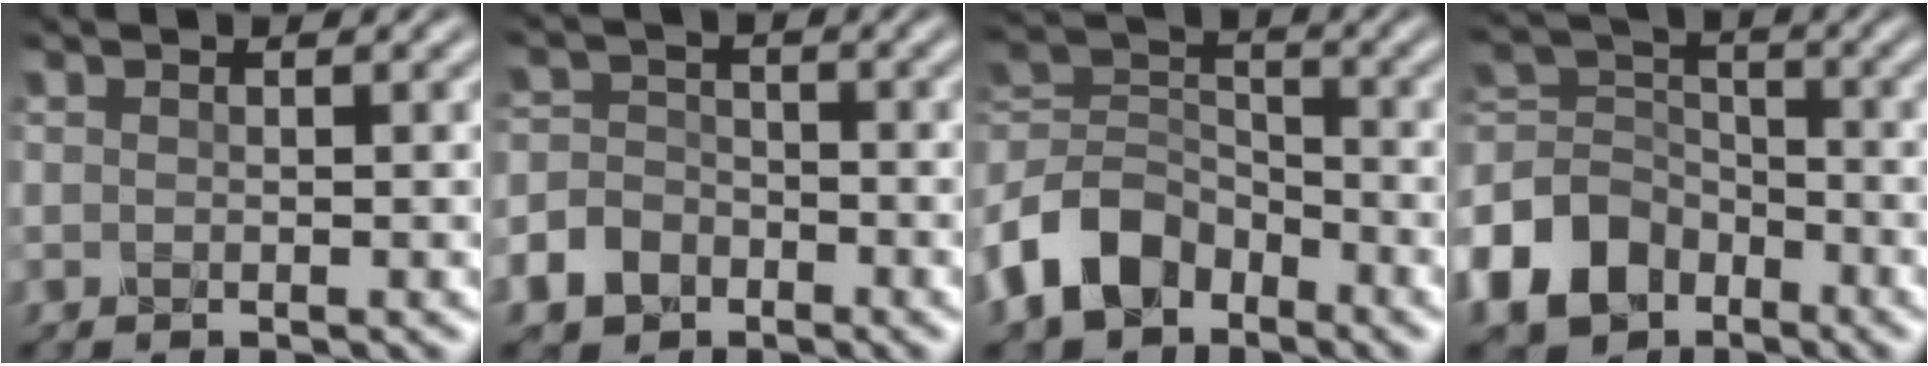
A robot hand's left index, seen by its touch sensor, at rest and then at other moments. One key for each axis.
{"total": 5.1, "fx": -3.2, "fy": 3.7, "fz": 1.4, "tx": -0.013, "ty": -0.011, "tz": -0.068}
{"total": 7.3, "fx": -4.5, "fy": 4.8, "fz": 3.2, "tx": -0.064, "ty": 0.004, "tz": -0.107}
{"total": 8.3, "fx": -4.6, "fy": 5.9, "fz": 3.7, "tx": -0.083, "ty": 0.002, "tz": -0.110}